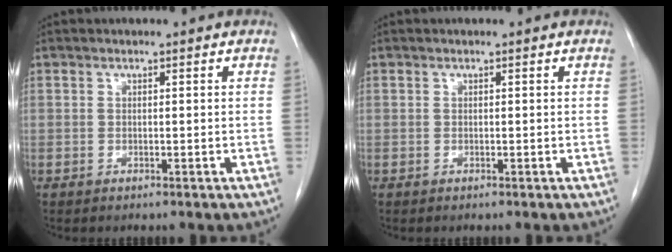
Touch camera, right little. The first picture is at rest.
{"total": 0.0}